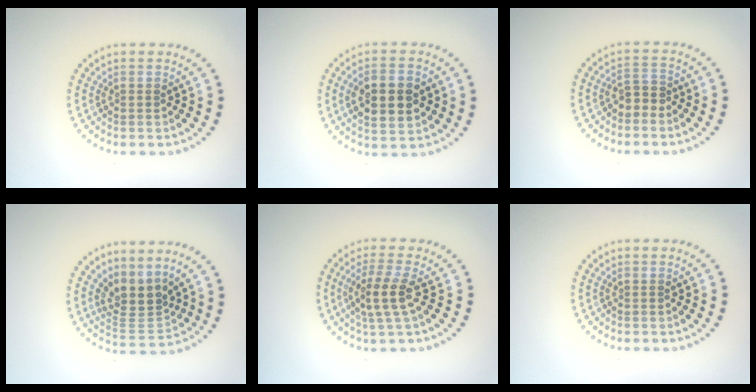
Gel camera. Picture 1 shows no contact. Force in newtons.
{"total": 4.9, "press": 4.9, "slide": 0.4}
{"total": 1.7, "press": 1.5, "slide": 0.9}
{"total": 3.4, "press": 2.5, "slide": 2.3}
{"total": 3.3, "press": 2.8, "slide": 1.6}
{"total": 0.0}